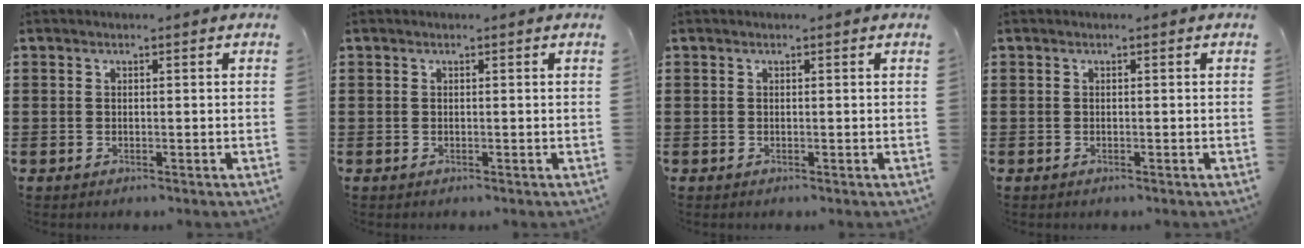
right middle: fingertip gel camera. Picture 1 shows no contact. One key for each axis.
{"total": 0.0}
{"total": 0.0}
{"total": 0.0}